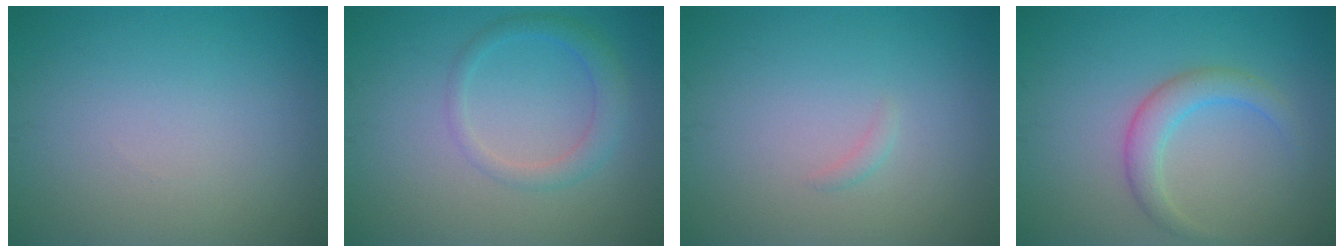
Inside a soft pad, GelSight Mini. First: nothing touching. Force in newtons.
{"total": 2.3, "press": 2.3, "slide": 0.1}
{"total": 0.6, "press": 0.6, "slide": 0.0}
{"total": 2.8, "press": 2.8, "slide": 0.2}